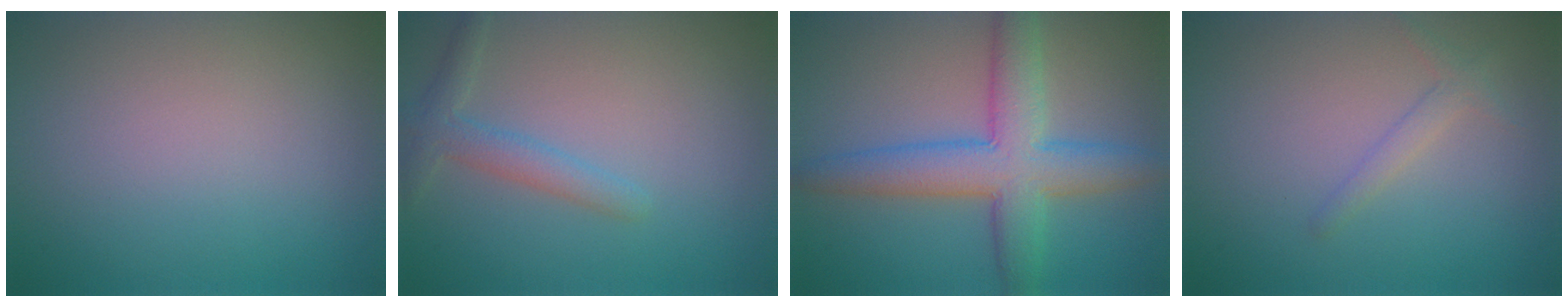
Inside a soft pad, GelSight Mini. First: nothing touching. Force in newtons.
{"total": 2.3, "press": 2.3, "slide": 0.1}
{"total": 6.9, "press": 6.9, "slide": 0.2}
{"total": 1.4, "press": 1.4, "slide": 0.0}